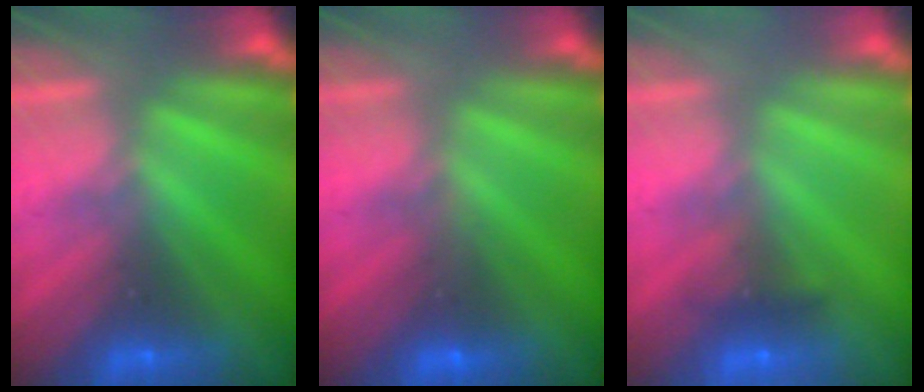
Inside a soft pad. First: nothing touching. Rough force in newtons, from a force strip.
{"total": 2.9}
{"total": 2.4}